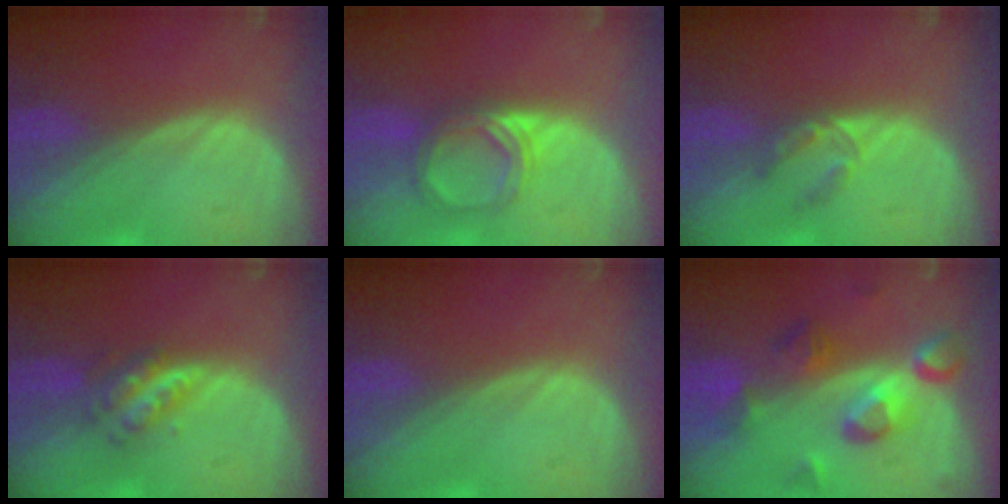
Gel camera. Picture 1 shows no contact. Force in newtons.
{"total": 5.3, "press": 4.9, "slide": 1.9}
{"total": 2.9, "press": 2.7, "slide": 1.0}
{"total": 4.8, "press": 4.4, "slide": 1.9}
{"total": 0.0}
{"total": 7.7, "press": 7.7, "slide": 0.7}